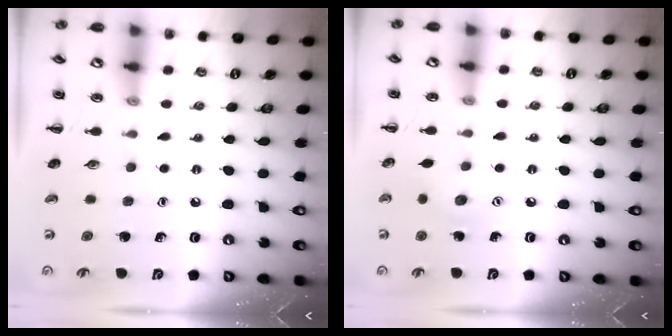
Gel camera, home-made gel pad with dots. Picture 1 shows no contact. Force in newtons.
{"total": 6.6, "press": 6.4, "slide": 1.7}